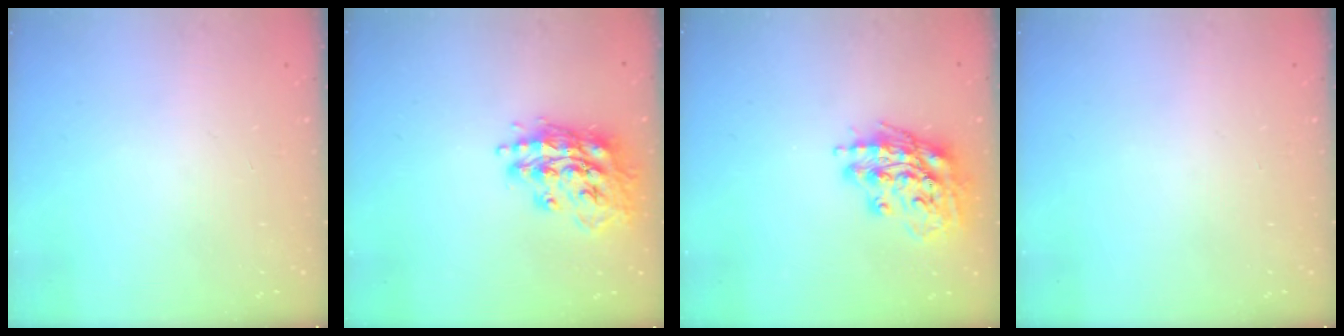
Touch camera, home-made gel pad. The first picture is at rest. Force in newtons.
{"total": 16.9, "press": 16.8, "slide": 1.5}
{"total": 17.4, "press": 17.2, "slide": 2.1}
{"total": 0.0}